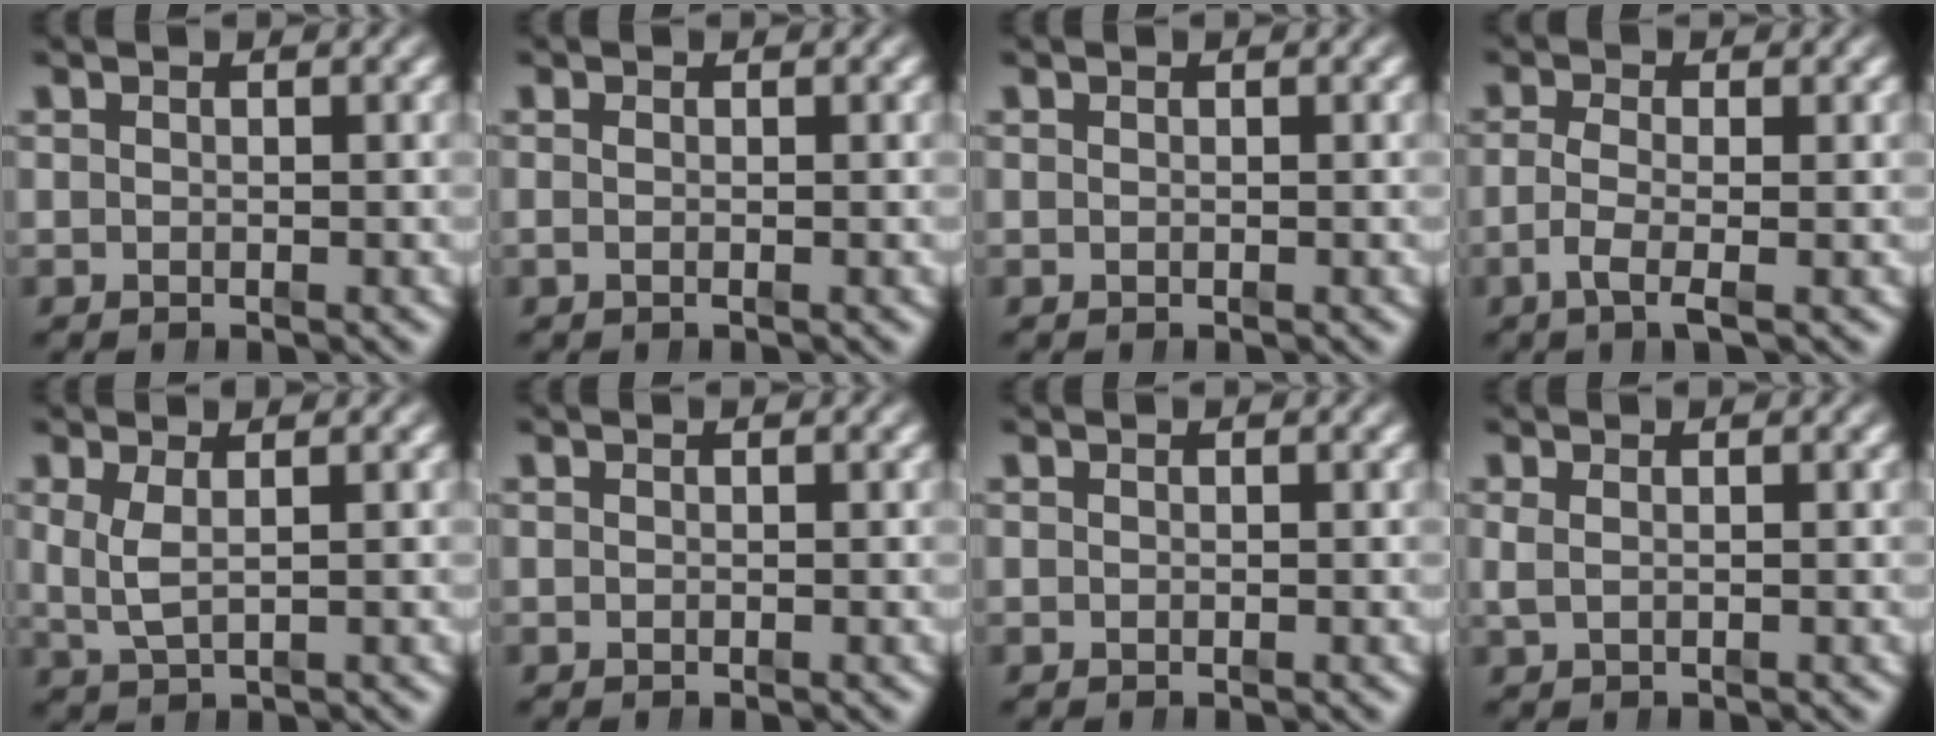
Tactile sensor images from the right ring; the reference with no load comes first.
{"total": 0.6, "force": [-0.2, -0.1, 0.6], "torque": [-0.010, -0.004, -0.002]}
{"total": 0.0}
{"total": 2.8, "force": [-1.3, 0.4, 2.5], "torque": [-0.063, -0.020, -0.018]}
{"total": 1.9, "force": [0.4, 0.5, 1.8], "torque": [-0.049, -0.013, 0.020]}
{"total": 0.0}
{"total": 0.0}
{"total": 0.9, "force": [0.3, 0.2, 0.8], "torque": [-0.024, -0.007, 0.012]}